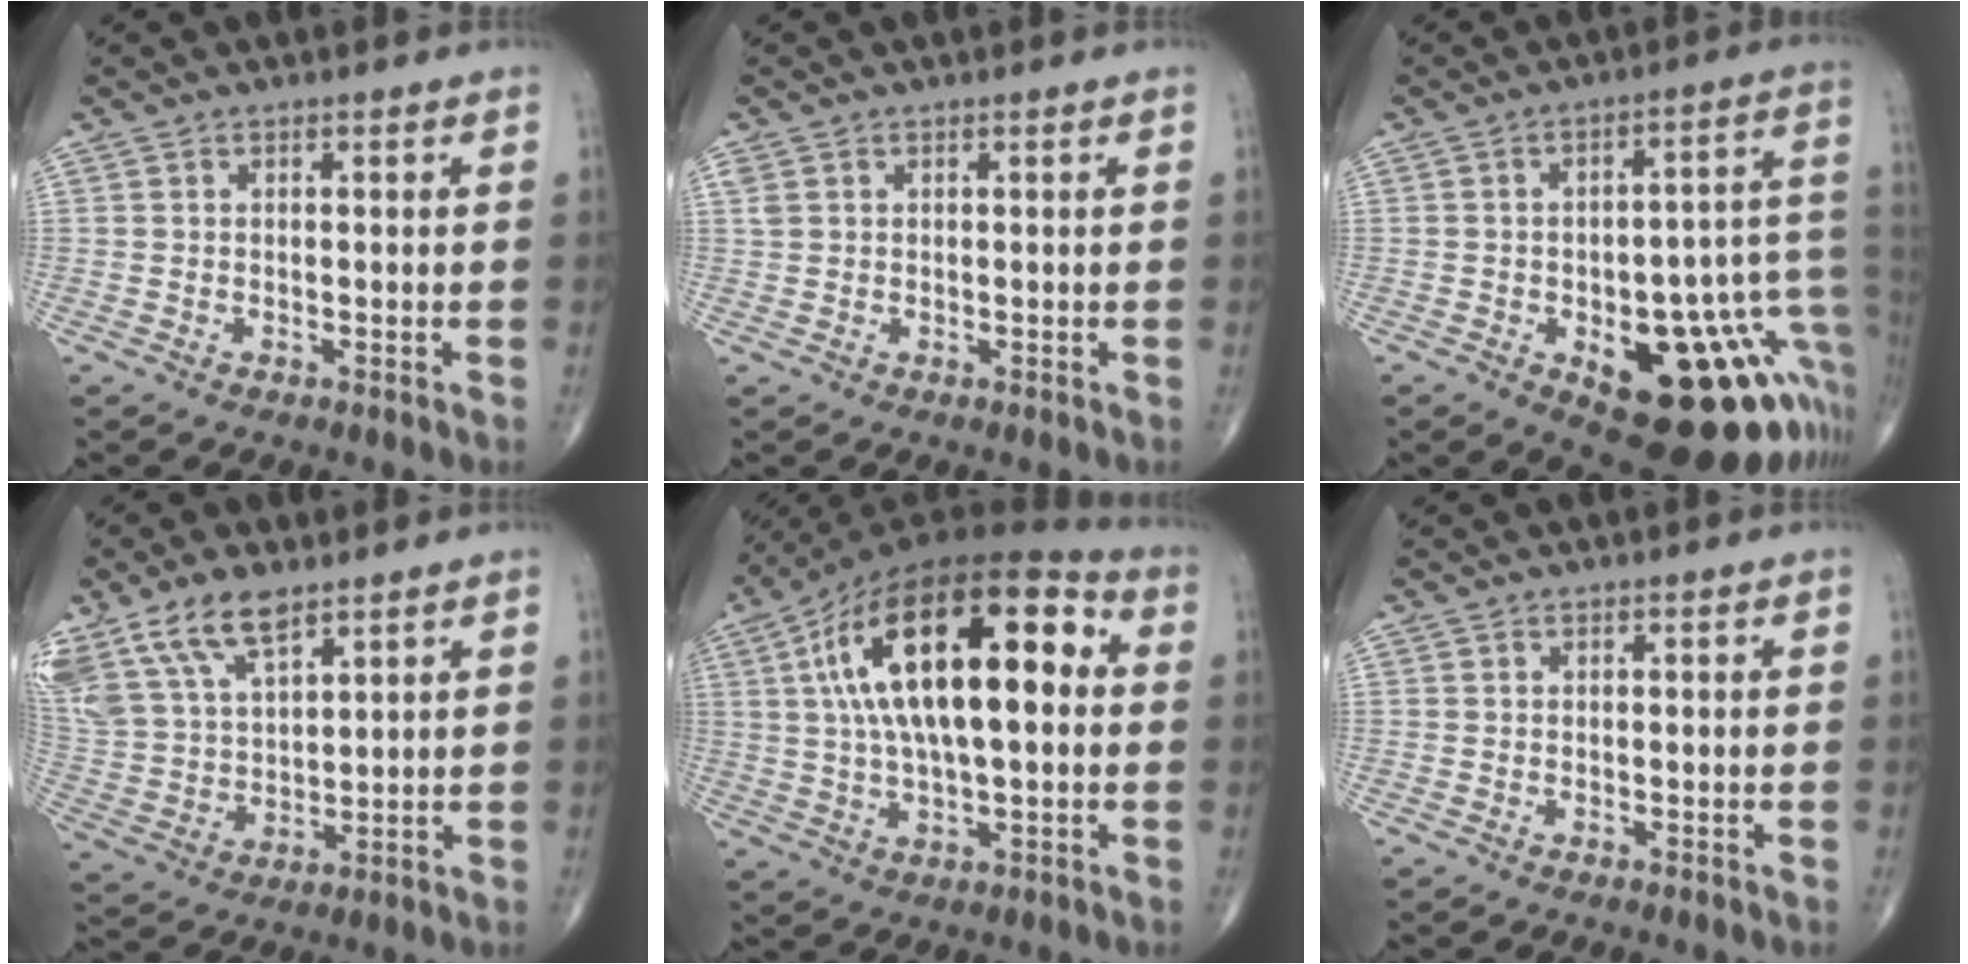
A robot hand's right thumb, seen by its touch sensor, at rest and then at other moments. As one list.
[{"total": 1.3, "force": [0.6, 0.9, 0.6], "torque": [-0.013, 0.007, 0.014]}, {"total": 25.9, "force": [-8.4, 10.8, 22.0], "torque": [-0.195, 0.048, -0.088]}, {"total": 15.3, "force": [9.9, 7.1, 9.2], "torque": [-0.178, -0.025, 0.203]}, {"total": 23.9, "force": [4.4, 10.2, 21.2], "torque": [-0.365, 0.028, 0.062]}, {"total": 0.0}]